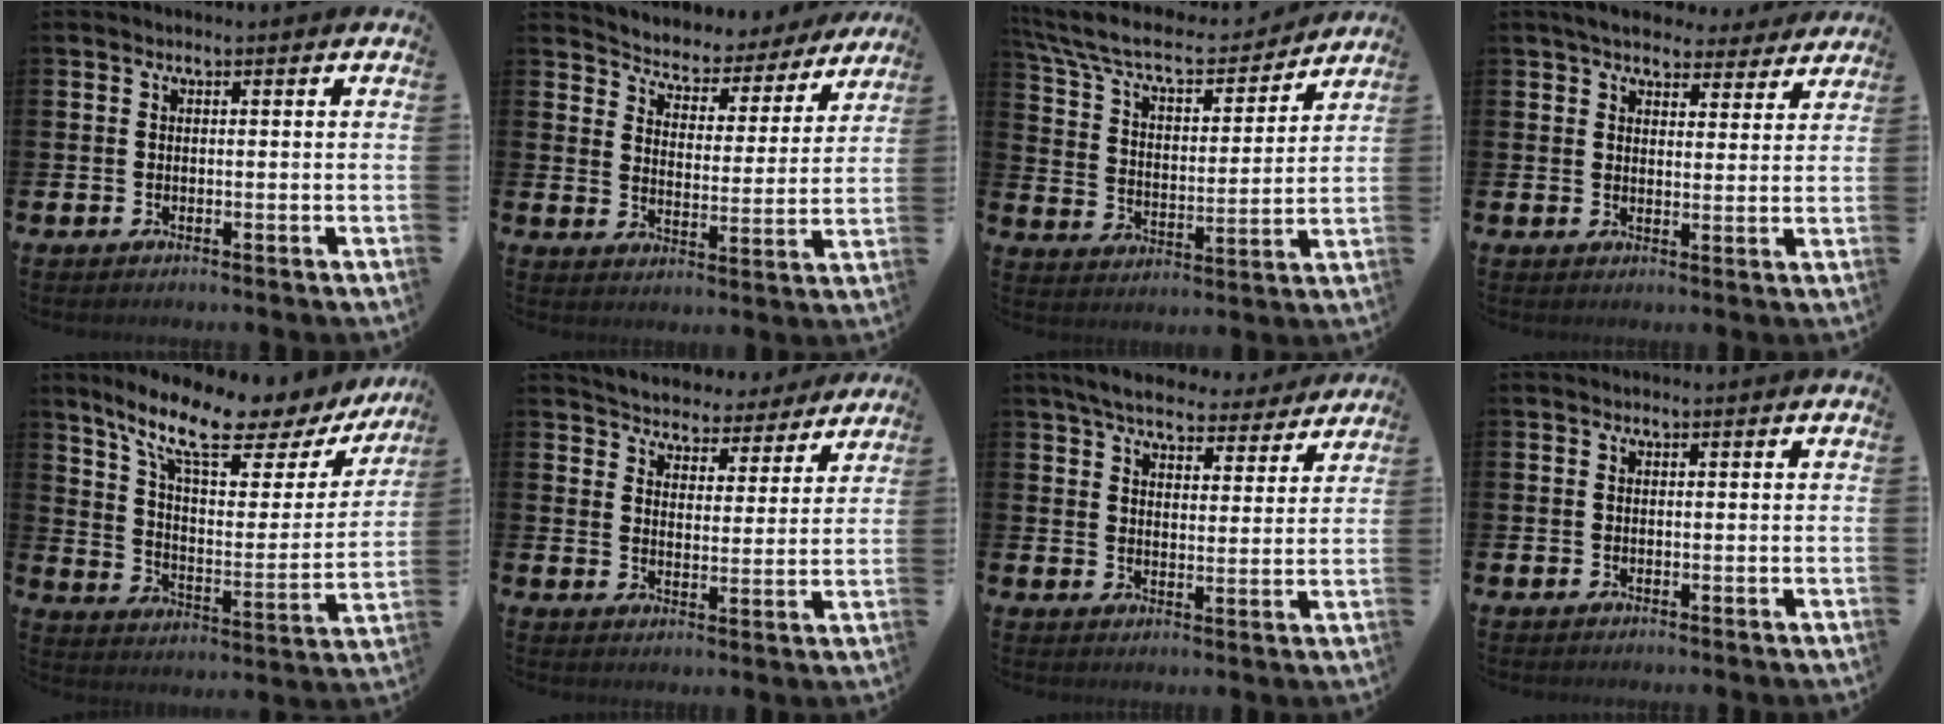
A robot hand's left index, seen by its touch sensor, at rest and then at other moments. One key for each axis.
{"total": 4.7, "fx": 4.5, "fy": 1.4, "fz": -0.2, "tx": -0.028, "ty": -0.042, "tz": 0.072}
{"total": 9.8, "fx": 8.5, "fy": 2.8, "fz": 3.8, "tx": -0.107, "ty": -0.057, "tz": 0.144}
{"total": 5.3, "fx": 4.9, "fy": 2.0, "fz": 1.0, "tx": -0.027, "ty": -0.024, "tz": 0.086}
{"total": 12.3, "fx": 9.7, "fy": 3.0, "fz": 6.9, "tx": -0.156, "ty": -0.053, "tz": 0.162}
{"total": 4.8, "fx": 4.7, "fy": 1.0, "fz": -0.4, "tx": -0.015, "ty": -0.041, "tz": 0.079}
{"total": 6.3, "fx": 5.8, "fy": 1.6, "fz": 1.6, "tx": -0.042, "ty": -0.034, "tz": 0.102}
{"total": 0.0}